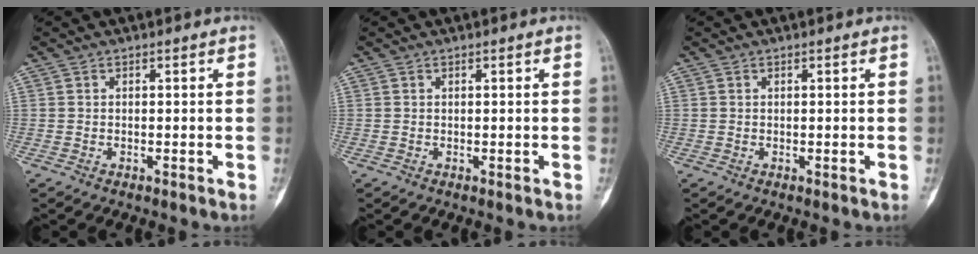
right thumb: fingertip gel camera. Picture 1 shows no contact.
{"total": 0.0}
{"total": 0.0}